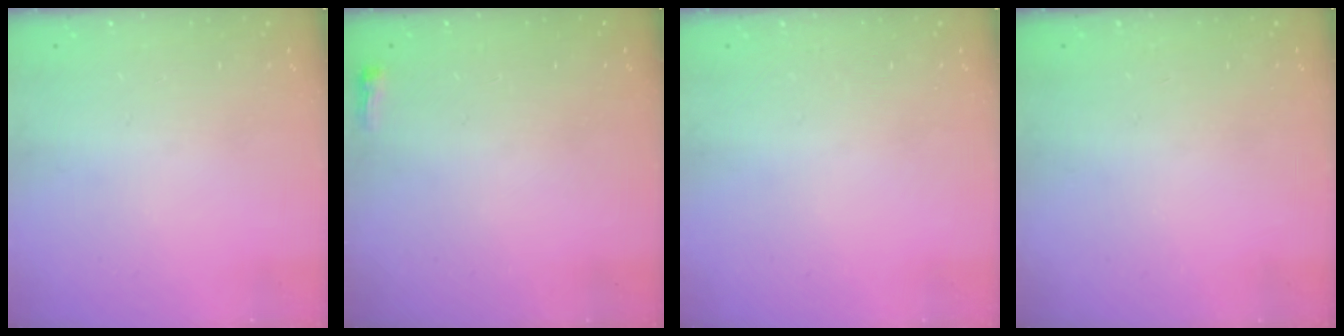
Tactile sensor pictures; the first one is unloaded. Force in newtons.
{"total": 2.6, "press": 2.5, "slide": 0.6}
{"total": 0.0}
{"total": 0.0}